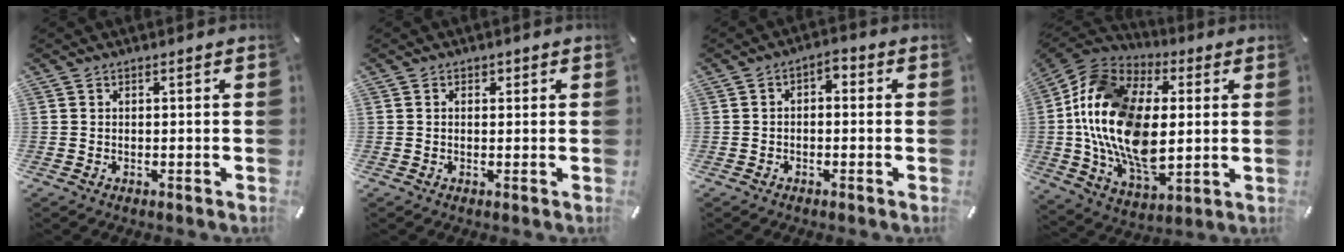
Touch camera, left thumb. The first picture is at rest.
{"total": 0.8, "force": [0.3, 0.7, 0.2], "torque": [0.002, 0.003, 0.002]}
{"total": 2.5, "force": [-1.6, 1.4, 1.3], "torque": [-0.023, 0.017, -0.033]}
{"total": 22.0, "force": [0.5, 14.6, 16.4], "torque": [-0.376, -0.005, 0.004]}